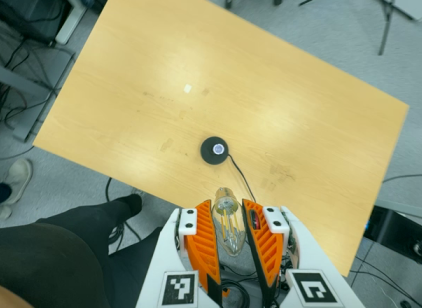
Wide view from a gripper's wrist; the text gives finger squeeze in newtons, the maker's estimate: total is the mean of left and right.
{"total": 10.0, "left": 9.7, "right": 10.2}